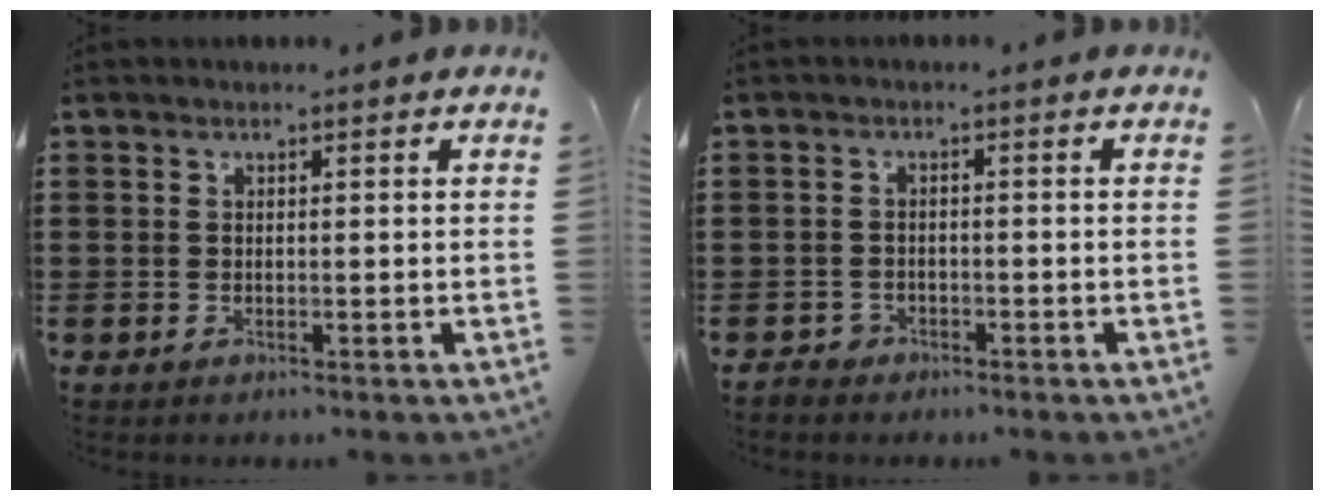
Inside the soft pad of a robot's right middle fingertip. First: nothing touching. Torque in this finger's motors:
{"motor_torque": [-0.59, 0.49, 0.01, -0.01]}